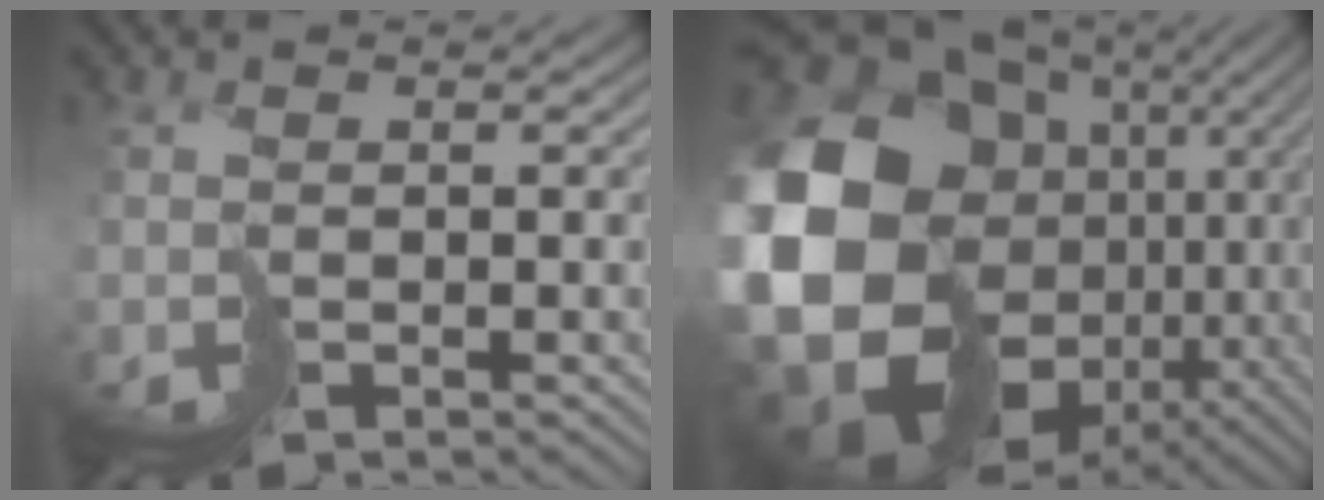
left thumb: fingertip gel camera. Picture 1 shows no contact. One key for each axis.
{"total": 22.2, "fx": 0.4, "fy": 18.4, "fz": 12.4, "tx": -0.283, "ty": -0.073, "tz": 0.017}